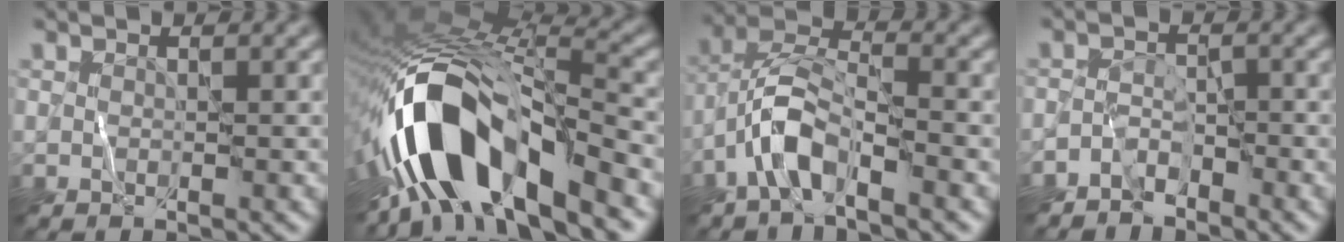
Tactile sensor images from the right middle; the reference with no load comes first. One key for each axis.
{"total": 13.2, "fx": -6.2, "fy": 4.9, "fz": 10.5, "tx": -0.180, "ty": 0.010, "tz": -0.111}
{"total": 5.1, "fx": -3.0, "fy": 1.8, "fz": 3.7, "tx": -0.072, "ty": 0.013, "tz": -0.064}
{"total": 2.3, "fx": -2.1, "fy": 1.0, "fz": 0.3, "tx": 0.000, "ty": 0.007, "tz": -0.048}